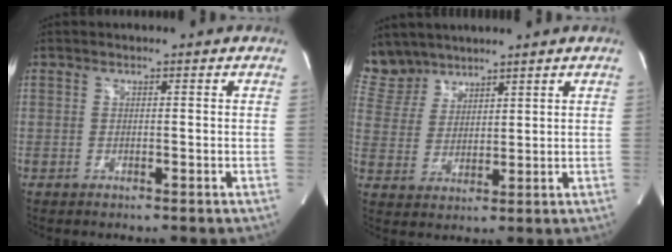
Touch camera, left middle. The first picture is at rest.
{"total": 6.7, "force": [6.1, 2.8, 0.2], "torque": [-0.010, 0.008, 0.137]}